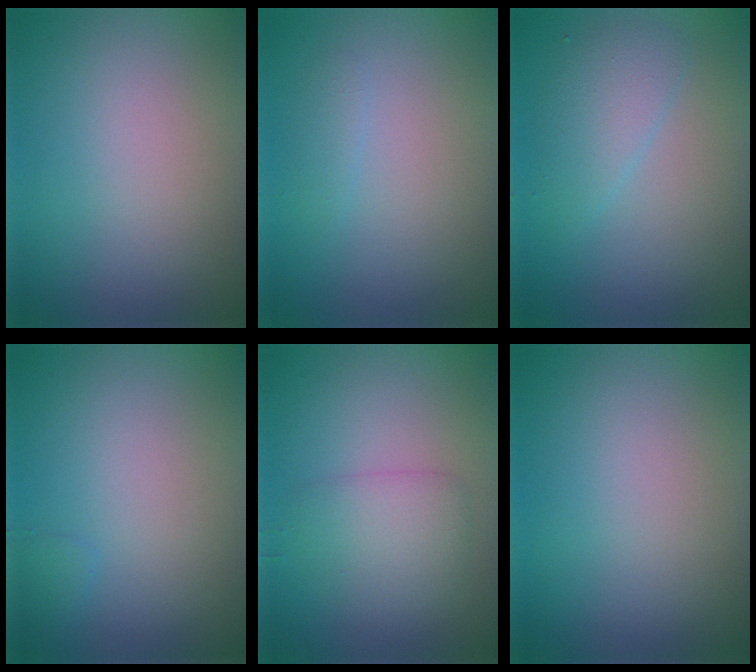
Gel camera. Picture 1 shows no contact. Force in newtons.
{"total": 0.9, "press": 0.9, "slide": 0.0}
{"total": 2.5, "press": 2.5, "slide": 0.1}
{"total": 0.7, "press": 0.7, "slide": 0.0}
{"total": 2.9, "press": 2.9, "slide": 0.1}
{"total": 0.0}